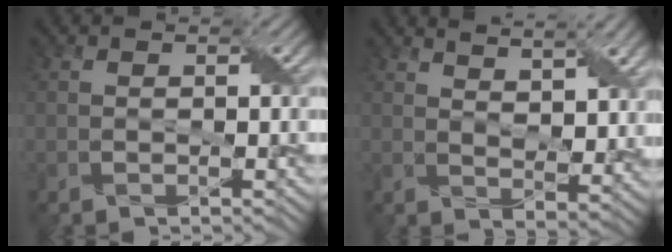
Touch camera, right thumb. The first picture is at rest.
{"total": 6.2, "force": [4.2, 2.1, 4.0], "torque": [-0.069, -0.008, 0.076]}